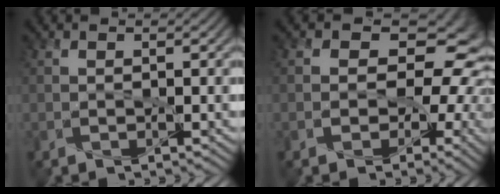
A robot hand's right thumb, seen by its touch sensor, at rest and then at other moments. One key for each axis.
{"total": 14.0, "fx": 0.1, "fy": 10.7, "fz": 8.9, "tx": -0.108, "ty": 0.021, "tz": -0.030}